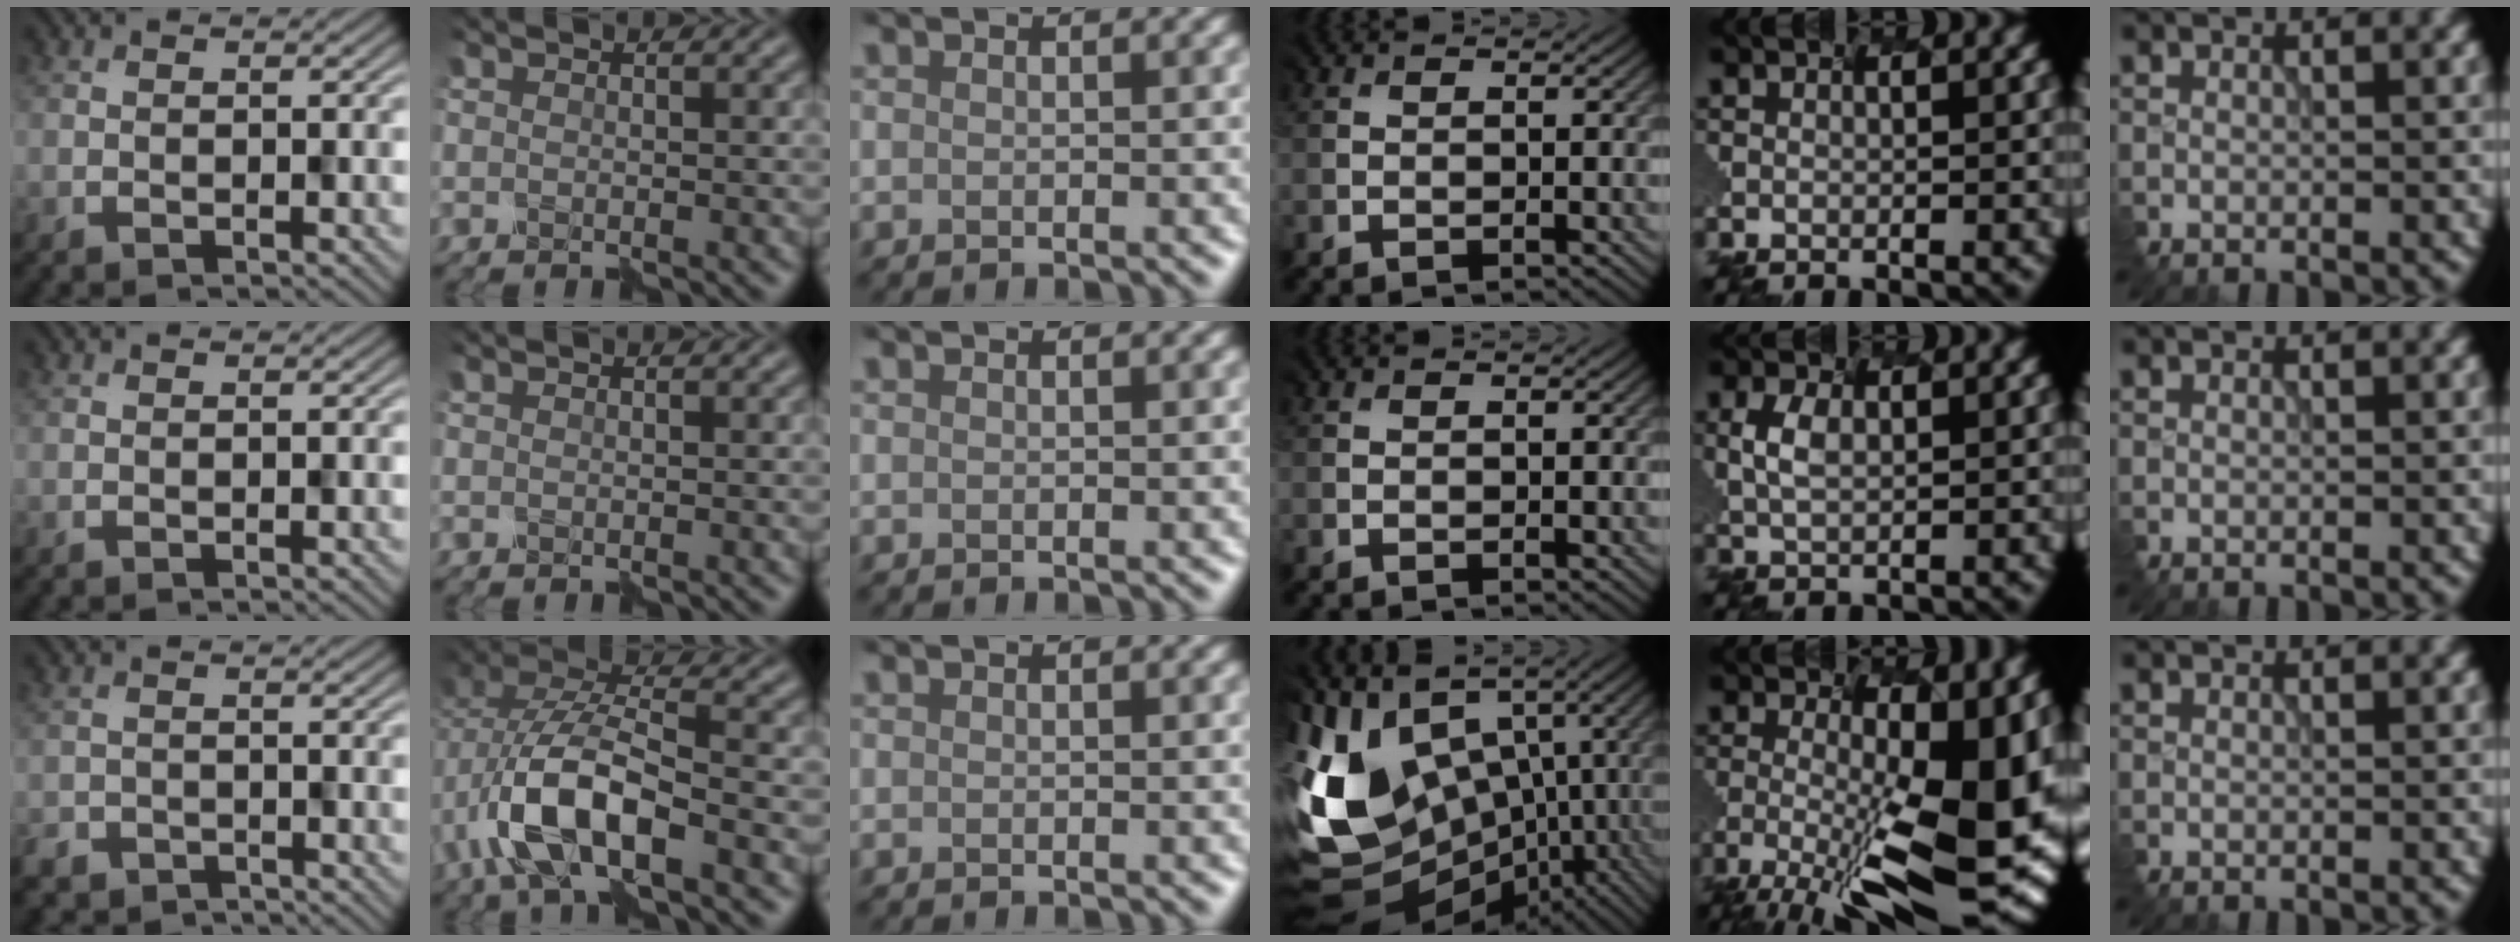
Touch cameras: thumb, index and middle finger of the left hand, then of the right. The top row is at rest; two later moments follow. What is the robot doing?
{"motion": "disassemble", "object": "puzzle pieces"}